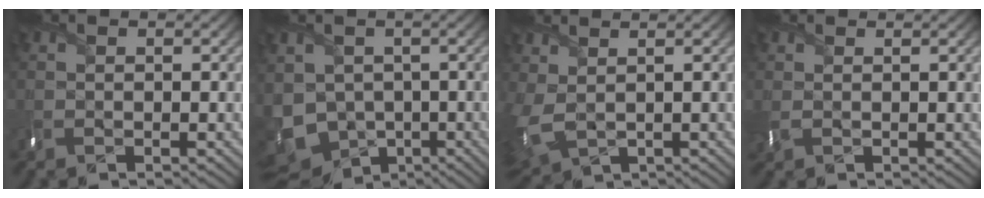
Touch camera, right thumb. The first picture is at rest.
{"total": 9.3, "force": [-2.9, 7.5, 4.7], "torque": [-0.128, -0.040, -0.037]}
{"total": 5.9, "force": [0.5, 3.6, 4.6], "torque": [-0.140, -0.011, 0.027]}
{"total": 0.9, "force": [0.3, 0.3, 0.7], "torque": [-0.017, -0.001, 0.008]}